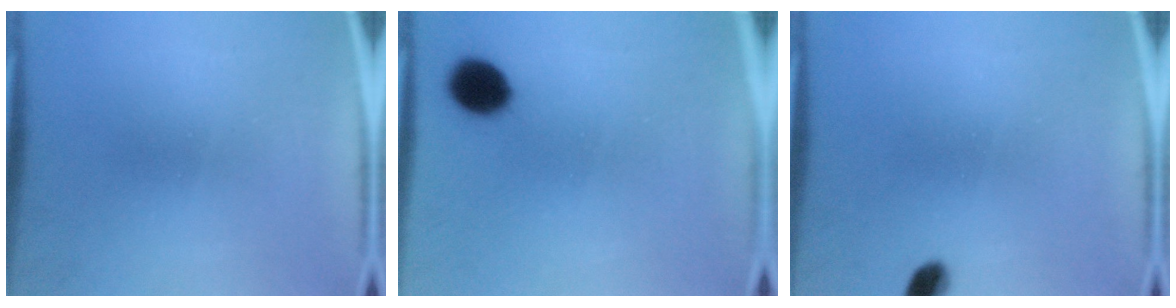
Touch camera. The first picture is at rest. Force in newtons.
{"total": 7.2}
{"total": 2.9}